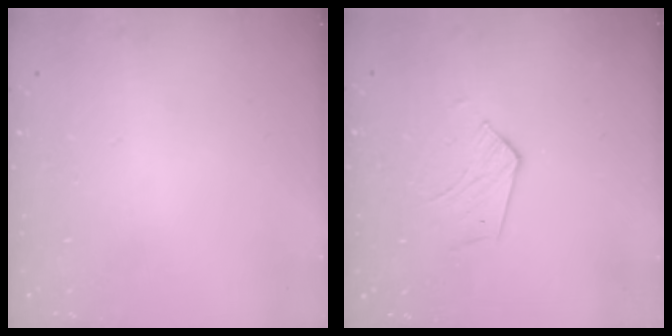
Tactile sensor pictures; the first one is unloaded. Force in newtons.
{"total": 5.8, "press": 5.8, "slide": 0.5}